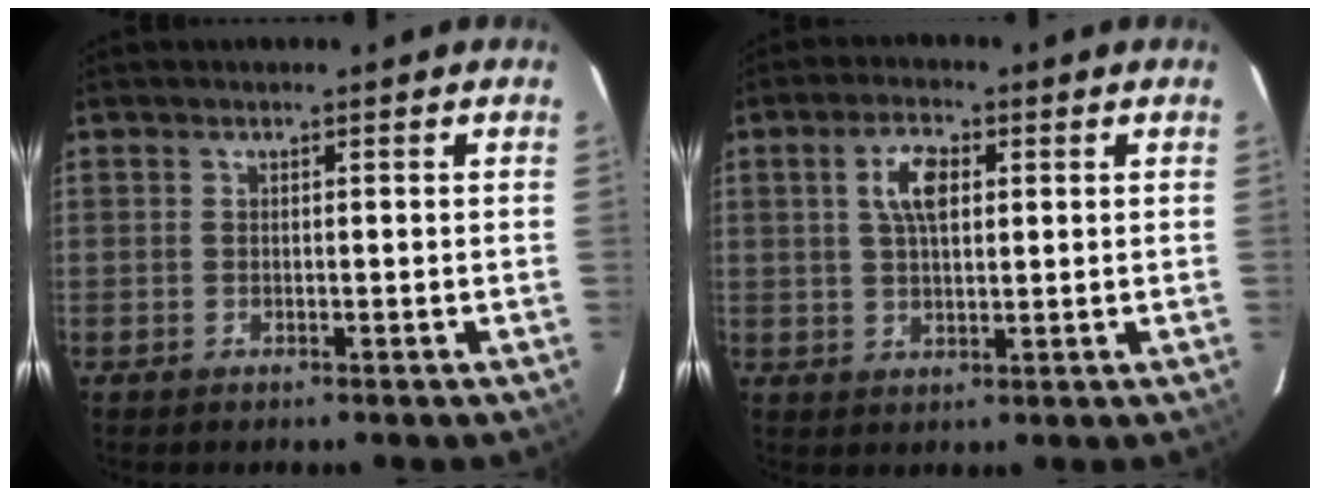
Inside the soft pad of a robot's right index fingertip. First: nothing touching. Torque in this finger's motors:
{"motor_torque": [0.19, -0.02, 0.25, 0.09]}